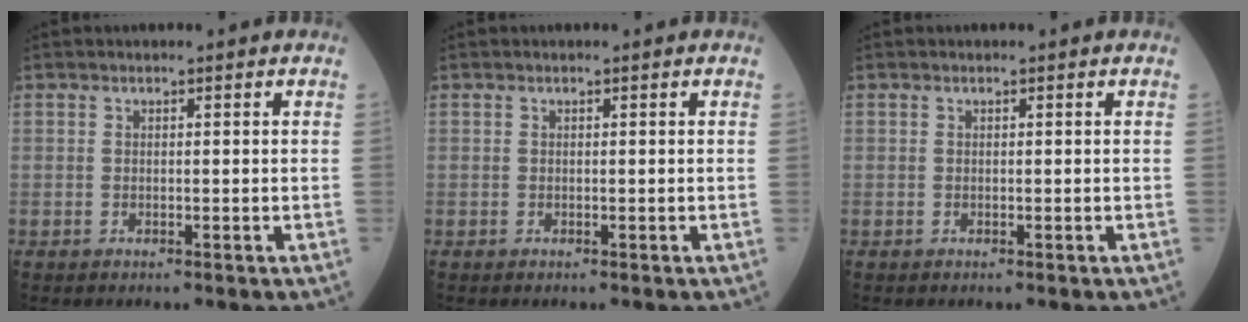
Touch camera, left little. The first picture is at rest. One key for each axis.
{"total": 0.0}
{"total": 0.0}